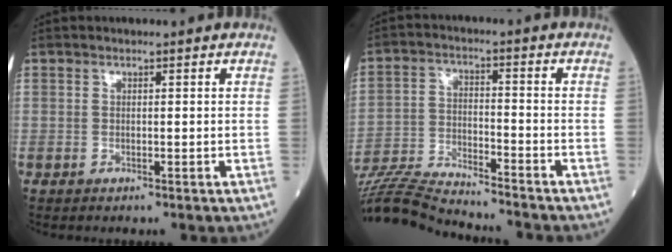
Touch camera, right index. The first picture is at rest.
{"total": 14.9, "force": [-14.3, 0.2, 4.3], "torque": [-0.083, -0.002, -0.247]}